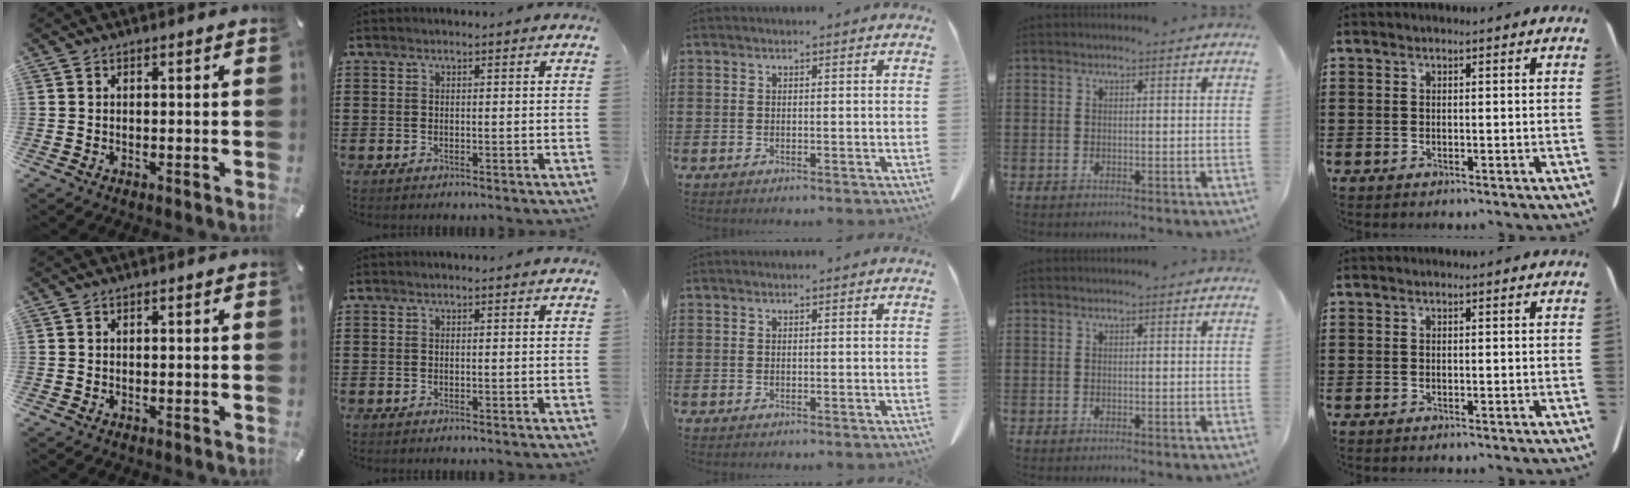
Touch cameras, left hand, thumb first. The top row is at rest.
{}